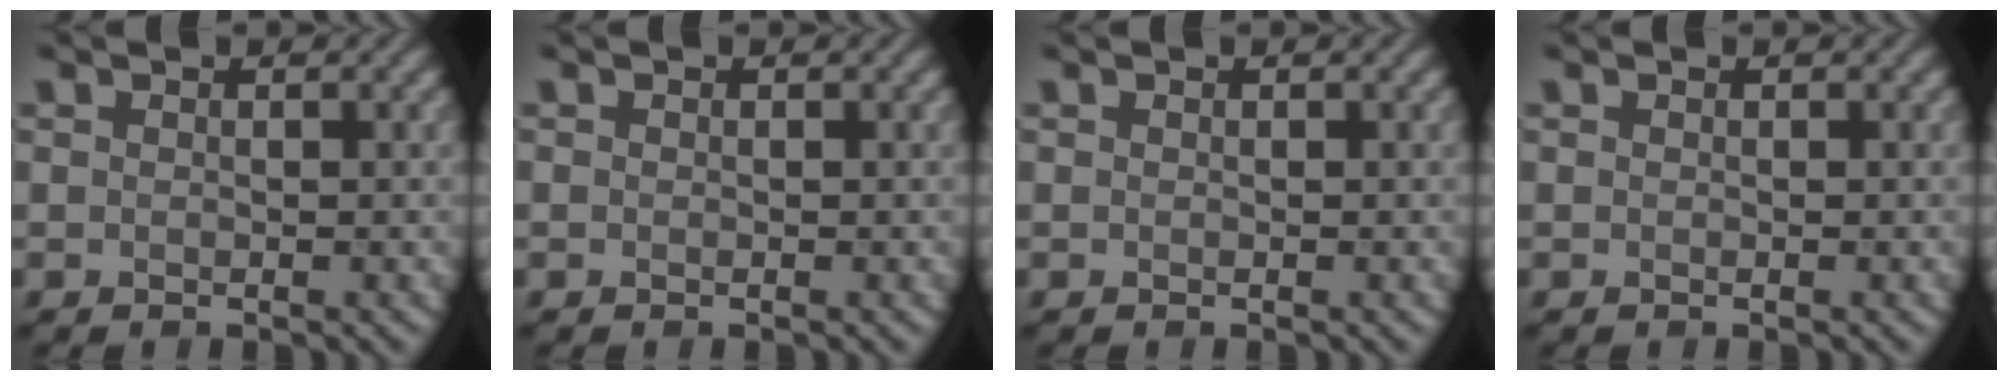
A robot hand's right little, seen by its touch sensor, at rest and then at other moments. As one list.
[{"total": 0.0}, {"total": 0.0}, {"total": 0.0}]